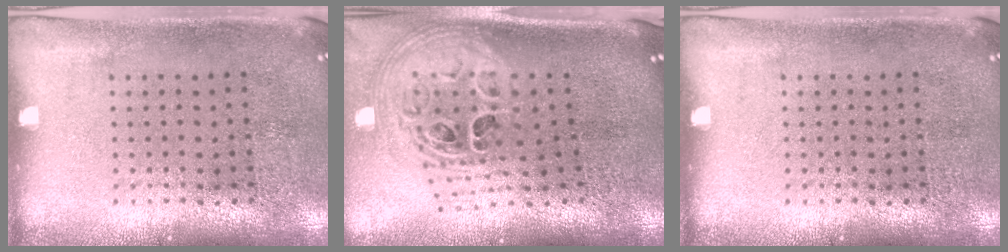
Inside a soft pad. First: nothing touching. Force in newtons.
{"total": 2.8, "press": 2.0, "slide": 2.0}
{"total": 0.0}